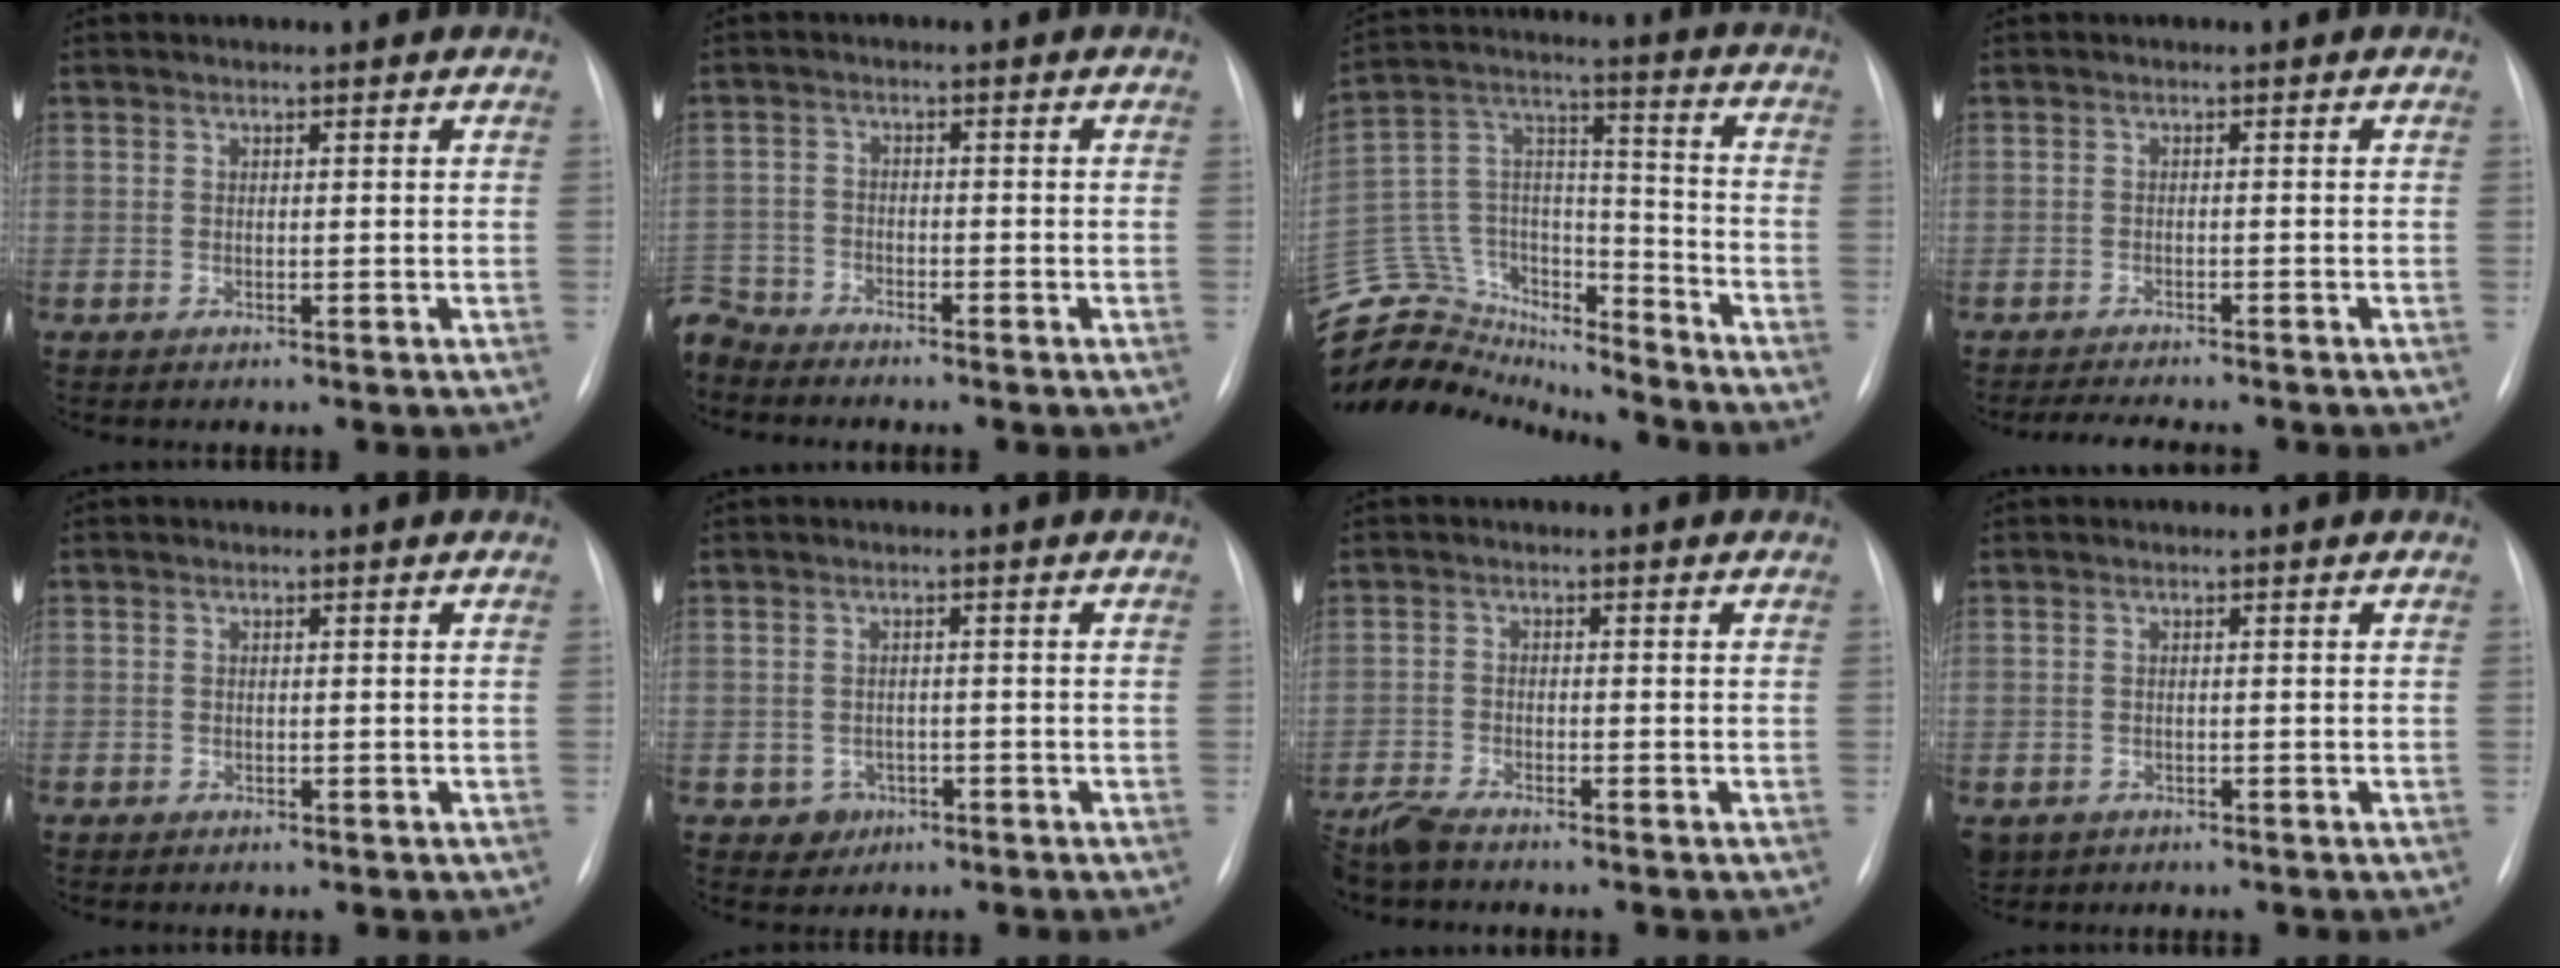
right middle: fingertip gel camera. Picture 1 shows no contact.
{"total": 6.3, "force": [-6.0, 1.7, 0.4], "torque": [-0.007, -0.008, -0.119]}
{"total": 24.5, "force": [-22.6, 7.5, 5.8], "torque": [-0.167, 0.045, -0.364]}
{"total": 5.8, "force": [-5.2, 0.7, 2.4], "torque": [-0.035, -0.010, -0.076]}
{"total": 0.6, "force": [-0.4, 0.5, 0.1], "torque": [-0.004, 0.003, -0.007]}
{"total": 2.6, "force": [-1.2, 2.3, 0.3], "torque": [0.002, 0.009, -0.012]}
{"total": 4.4, "force": [-4.1, 0.4, 1.7], "torque": [-0.033, -0.017, -0.079]}
{"total": 4.5, "force": [-2.6, 3.4, 1.1], "torque": [-0.024, 0.000, -0.038]}